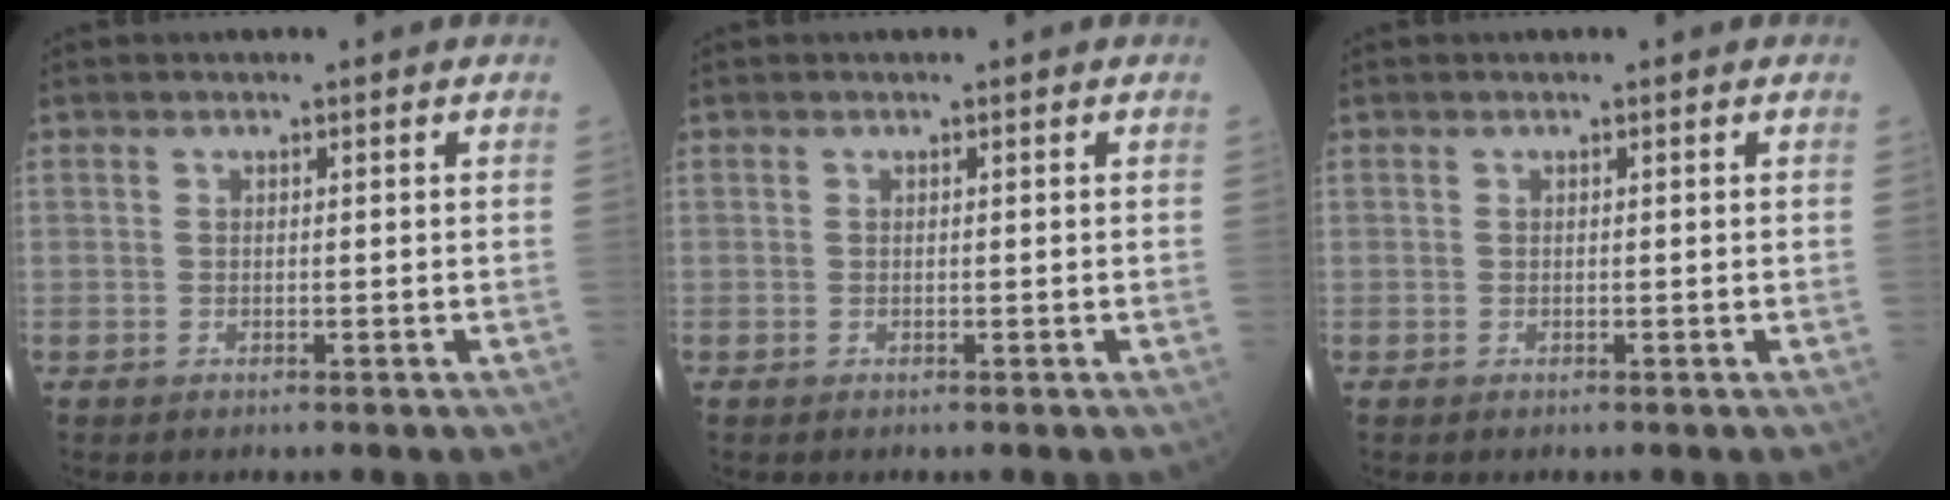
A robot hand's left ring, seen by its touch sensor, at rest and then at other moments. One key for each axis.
{"total": 0.0}
{"total": 0.0}